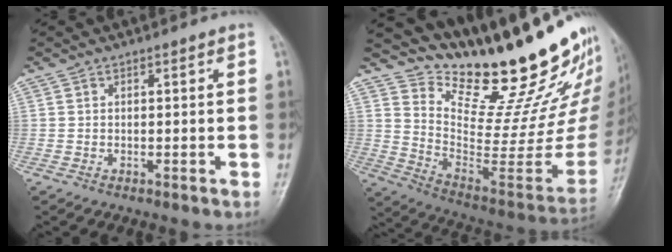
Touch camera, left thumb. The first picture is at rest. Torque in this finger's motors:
{"motor_torque": [1.27, -0.78, 0.68, -2.08, 0.05]}